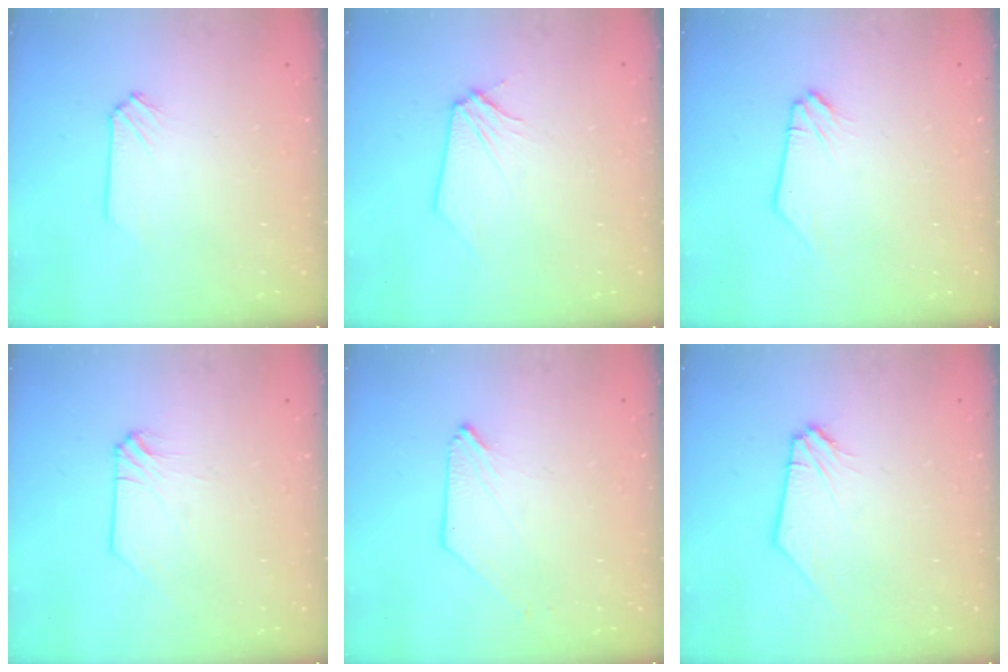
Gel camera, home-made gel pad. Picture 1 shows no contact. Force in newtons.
{"total": 0.0}
{"total": 0.0}
{"total": 0.0}
{"total": 0.0}
{"total": 1.2, "press": 1.2, "slide": 0.2}